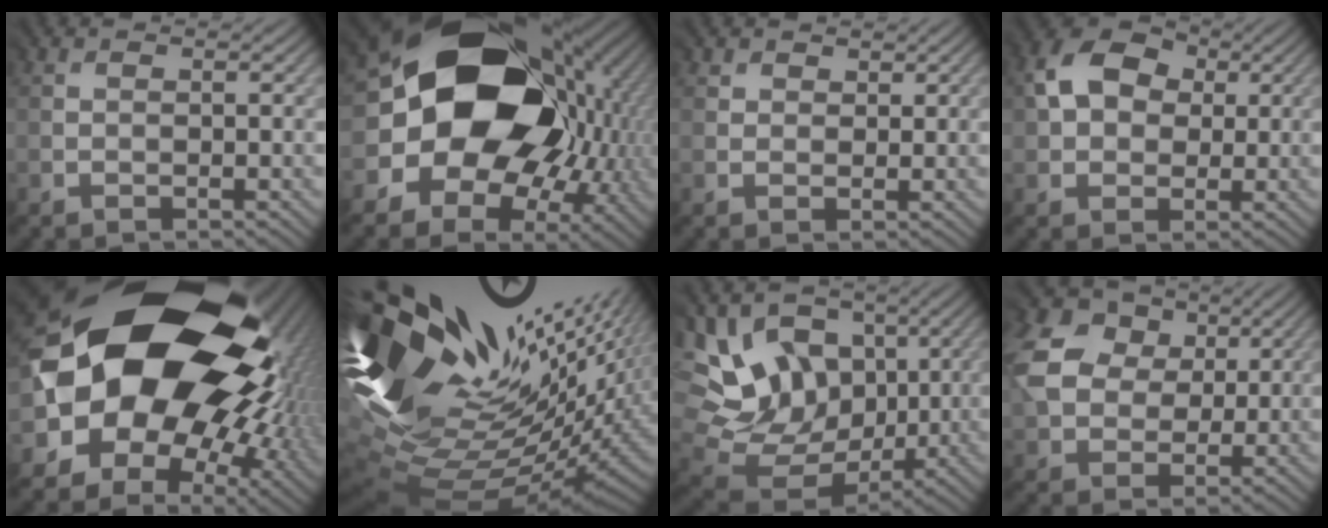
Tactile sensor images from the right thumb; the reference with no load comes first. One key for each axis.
{"total": 19.9, "fx": 1.4, "fy": 16.2, "fz": 11.4, "tx": -0.209, "ty": -0.032, "tz": 0.044}
{"total": 1.9, "fx": 1.7, "fy": 0.9, "fz": -0.3, "tx": -0.002, "ty": 0.002, "tz": 0.027}
{"total": 8.2, "fx": 2.8, "fy": 6.0, "fz": 4.8, "tx": -0.115, "ty": 0.019, "tz": 0.042}
{"total": 20.6, "fx": 3.3, "fy": 16.0, "fz": 12.5, "tx": -0.244, "ty": -0.052, "tz": 0.075}
{"total": 17.2, "fx": 5.6, "fy": 7.7, "fz": 14.3, "tx": -0.280, "ty": -0.025, "tz": 0.143}
{"total": 16.2, "fx": 4.9, "fy": 12.6, "fz": 9.0, "tx": -0.234, "ty": 0.020, "tz": 0.111}
{"total": 10.3, "fx": 3.6, "fy": 8.0, "fz": 5.5, "tx": -0.161, "ty": 0.018, "tz": 0.064}